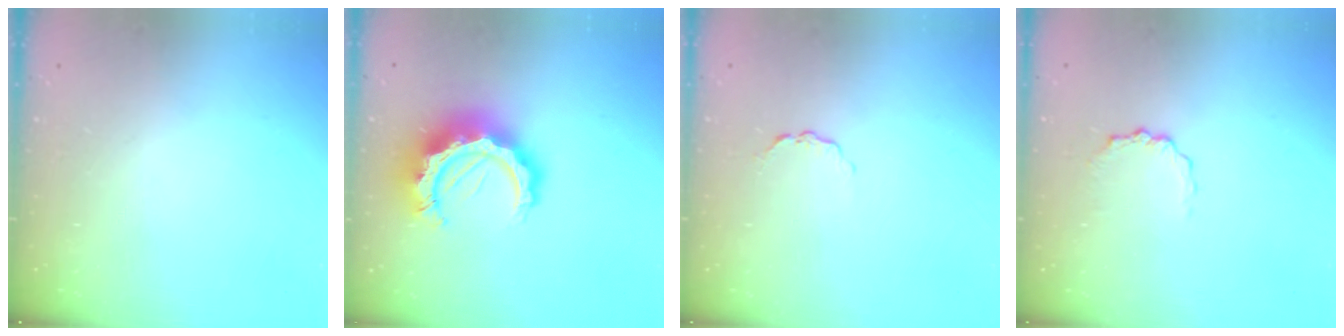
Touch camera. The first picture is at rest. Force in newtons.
{"total": 15.4, "press": 15.4, "slide": 1.4}
{"total": 3.4, "press": 3.4, "slide": 0.5}
{"total": 2.3, "press": 2.2, "slide": 0.3}